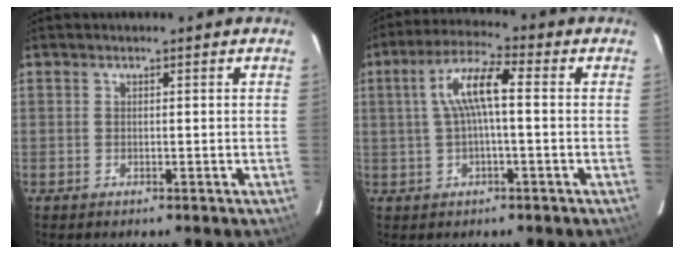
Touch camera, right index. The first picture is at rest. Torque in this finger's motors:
{"motor_torque": [0.46, -0.10, 0.57, 0.16]}